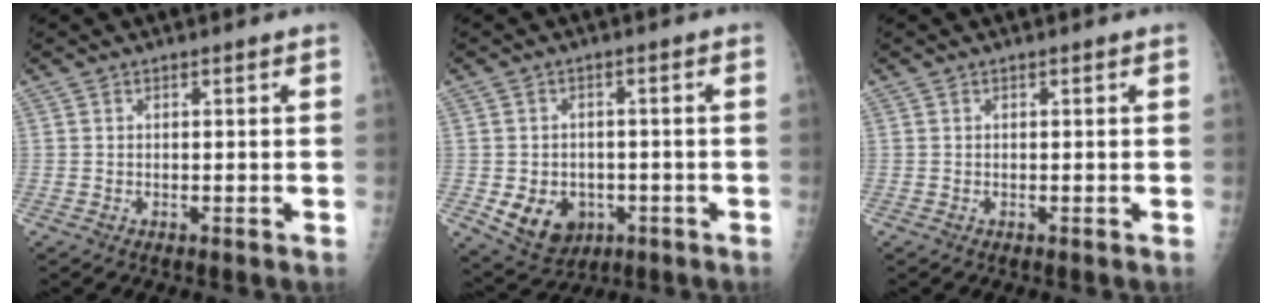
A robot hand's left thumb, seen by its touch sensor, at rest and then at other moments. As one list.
[{"total": 8.9, "force": [-2.5, 7.3, 4.6], "torque": [-0.052, 0.008, -0.021]}, {"total": 0.0}]